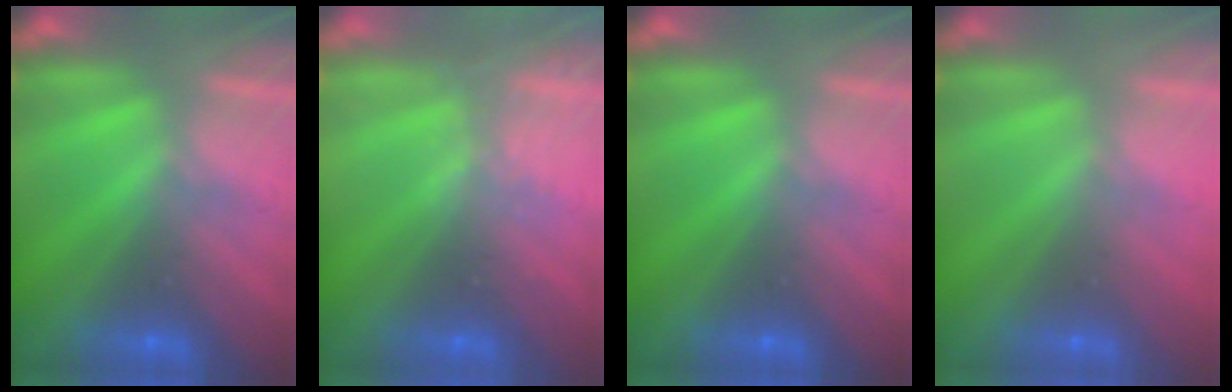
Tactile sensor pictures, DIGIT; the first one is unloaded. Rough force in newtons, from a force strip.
{"total": 2.2}
{"total": 0.0}
{"total": 2.9}